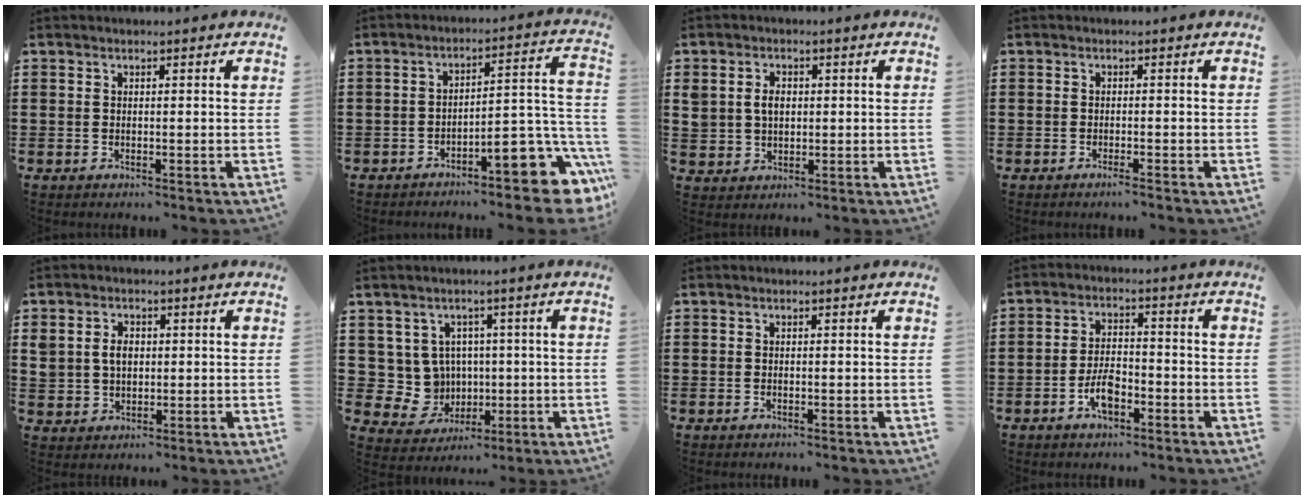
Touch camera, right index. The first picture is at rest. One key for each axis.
{"total": 10.2, "fx": -6.0, "fy": 3.2, "fz": 7.6, "tx": -0.091, "ty": -0.001, "tz": -0.108}
{"total": 3.3, "fx": 0.4, "fy": 2.5, "fz": 2.1, "tx": -0.048, "ty": 0.011, "tz": 0.007}
{"total": 1.0, "fx": -0.9, "fy": 0.0, "fz": 0.6, "tx": -0.009, "ty": -0.004, "tz": -0.016}
{"total": 3.5, "fx": 0.5, "fy": 2.7, "fz": 2.2, "tx": -0.057, "ty": 0.008, "tz": 0.005}
{"total": 6.4, "fx": 0.9, "fy": 6.2, "fz": 1.3, "tx": -0.054, "ty": 0.001, "tz": 0.023}
{"total": 0.0}
{"total": 5.2, "fx": -2.5, "fy": 2.4, "fz": 3.8, "tx": -0.084, "ty": 0.003, "tz": -0.050}